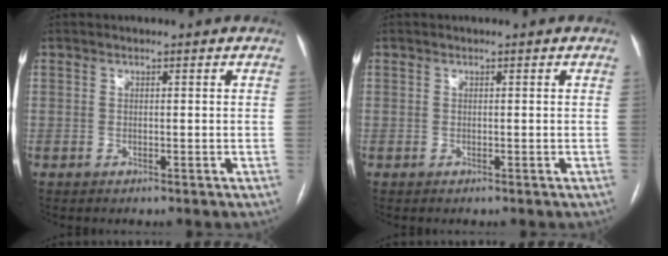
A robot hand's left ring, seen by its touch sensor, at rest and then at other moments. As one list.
[{"total": 0.0}]